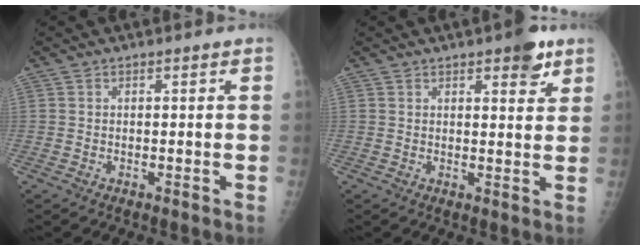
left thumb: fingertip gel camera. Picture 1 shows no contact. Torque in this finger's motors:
{"motor_torque": [1.78, 1.21, 0.64, -0.18, 0.00]}